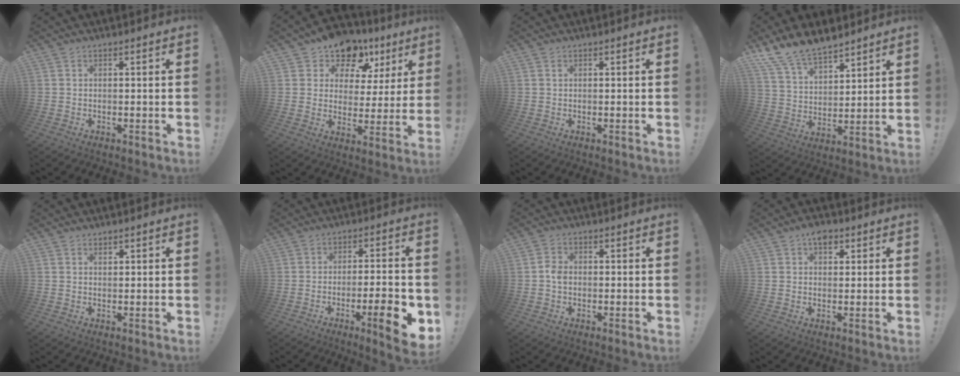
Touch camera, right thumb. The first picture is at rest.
{"total": 12.1, "force": [8.9, 6.9, 4.4], "torque": [-0.070, -0.063, 0.159]}
{"total": 0.5, "force": [0.3, 0.3, 0.3], "torque": [-0.001, -0.001, 0.005]}
{"total": 11.8, "force": [10.4, 4.3, 3.6], "torque": [-0.088, -0.072, 0.200]}
{"total": 0.9, "force": [0.8, 0.3, 0.1], "torque": [0.015, -0.007, 0.012]}
{"total": 12.2, "force": [-4.6, 1.7, 11.1], "torque": [-0.140, 0.009, -0.065]}
{"total": 3.2, "force": [-0.8, 2.2, 2.1], "torque": [-0.033, 0.008, -0.015]}
{"total": 4.7, "force": [2.6, 2.9, 2.7], "torque": [-0.026, -0.006, 0.042]}